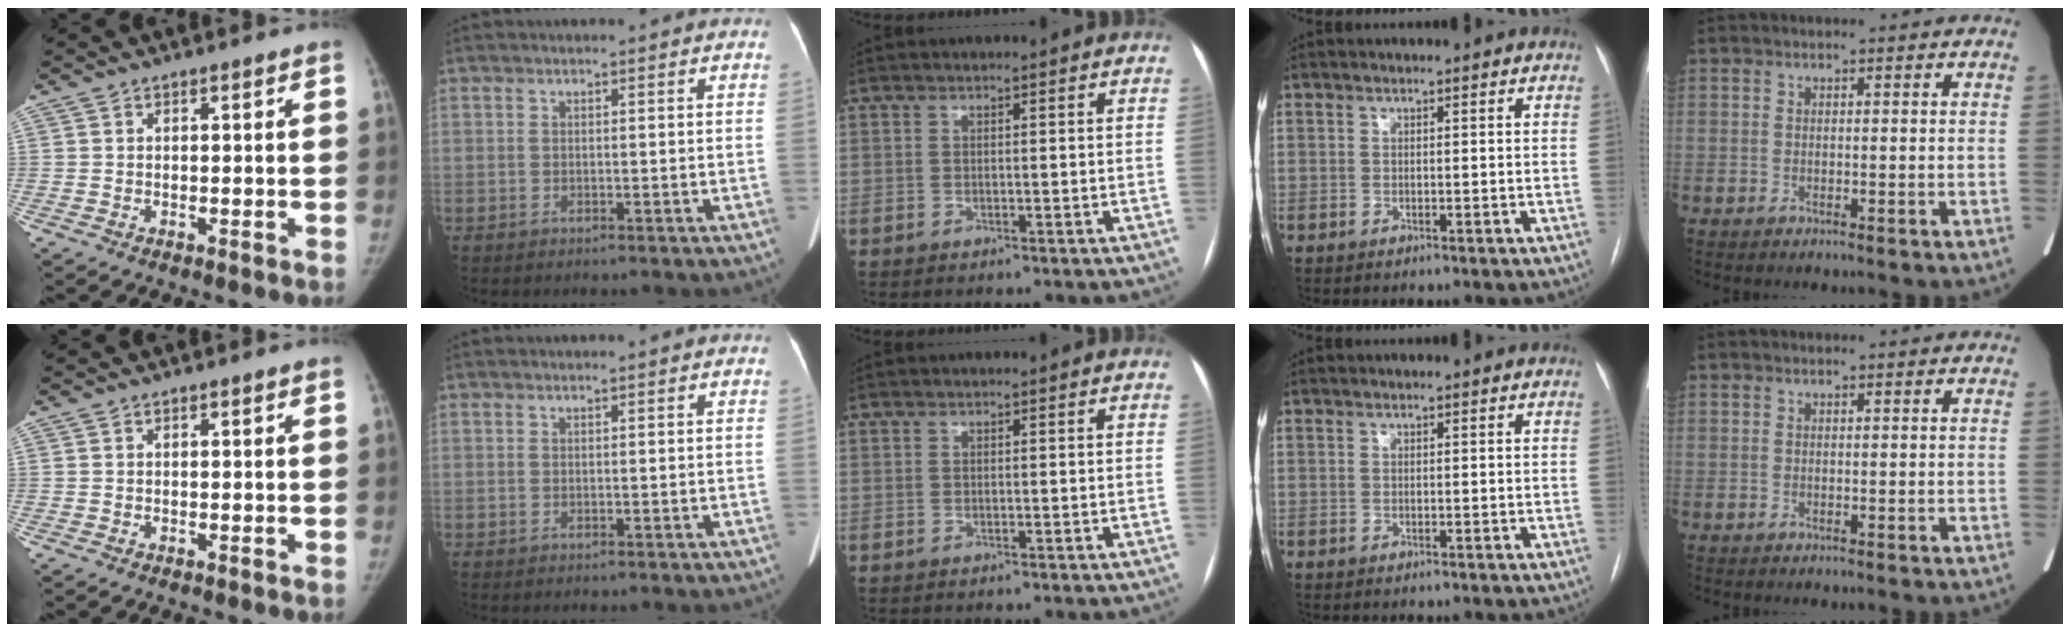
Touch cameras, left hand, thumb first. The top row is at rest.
{}